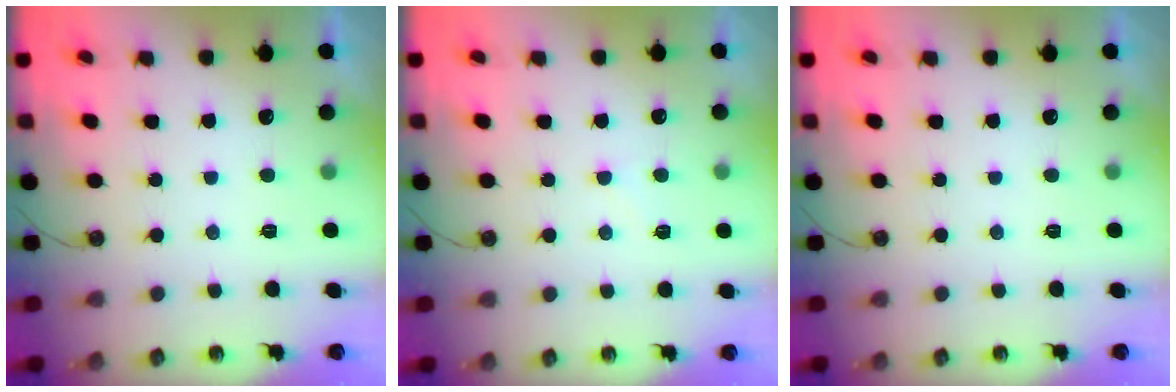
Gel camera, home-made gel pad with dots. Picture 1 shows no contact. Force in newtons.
{"total": 5.8, "press": 5.8, "slide": 0.6}
{"total": 0.0}